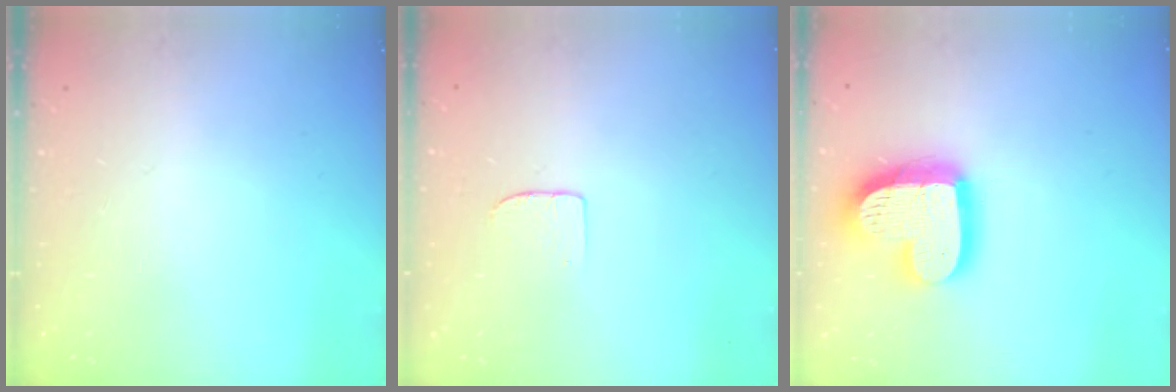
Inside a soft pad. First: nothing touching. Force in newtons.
{"total": 3.7, "press": 3.7, "slide": 0.3}
{"total": 19.1, "press": 19.0, "slide": 2.0}